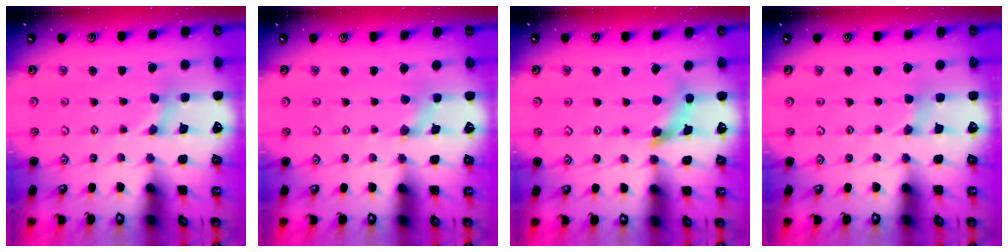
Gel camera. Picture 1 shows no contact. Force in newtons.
{"total": 0.6, "press": 0.6, "slide": 0.2}
{"total": 6.8, "press": 6.8, "slide": 0.6}
{"total": 1.7, "press": 1.6, "slide": 0.4}